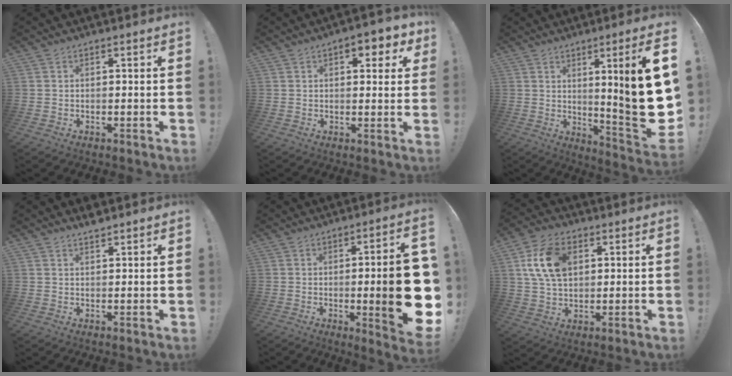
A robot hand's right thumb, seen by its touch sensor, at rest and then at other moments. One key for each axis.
{"total": 5.8, "fx": 2.7, "fy": 2.9, "fz": 4.2, "tx": -0.037, "ty": -0.011, "tz": 0.039}
{"total": 18.1, "fx": 2.8, "fy": 0.5, "fz": 17.9, "tx": -0.252, "ty": -0.038, "tz": 0.036}
{"total": 2.0, "fx": 1.8, "fy": 0.1, "fz": 0.7, "tx": -0.013, "ty": -0.007, "tz": 0.033}
{"total": 17.5, "fx": -1.8, "fy": 2.9, "fz": 17.2, "tx": -0.238, "ty": -0.005, "tz": -0.016}
{"total": 14.8, "fx": 3.9, "fy": 9.8, "fz": 10.3, "tx": -0.184, "ty": 0.007, "tz": 0.075}